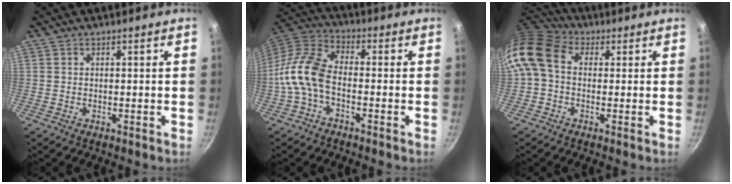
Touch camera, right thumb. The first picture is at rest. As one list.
[{"total": 10.9, "force": [-3.0, 5.9, 8.6], "torque": [-0.175, 0.039, -0.079]}, {"total": 10.9, "force": [1.2, 8.2, 7.1], "torque": [-0.137, 0.021, 0.002]}]